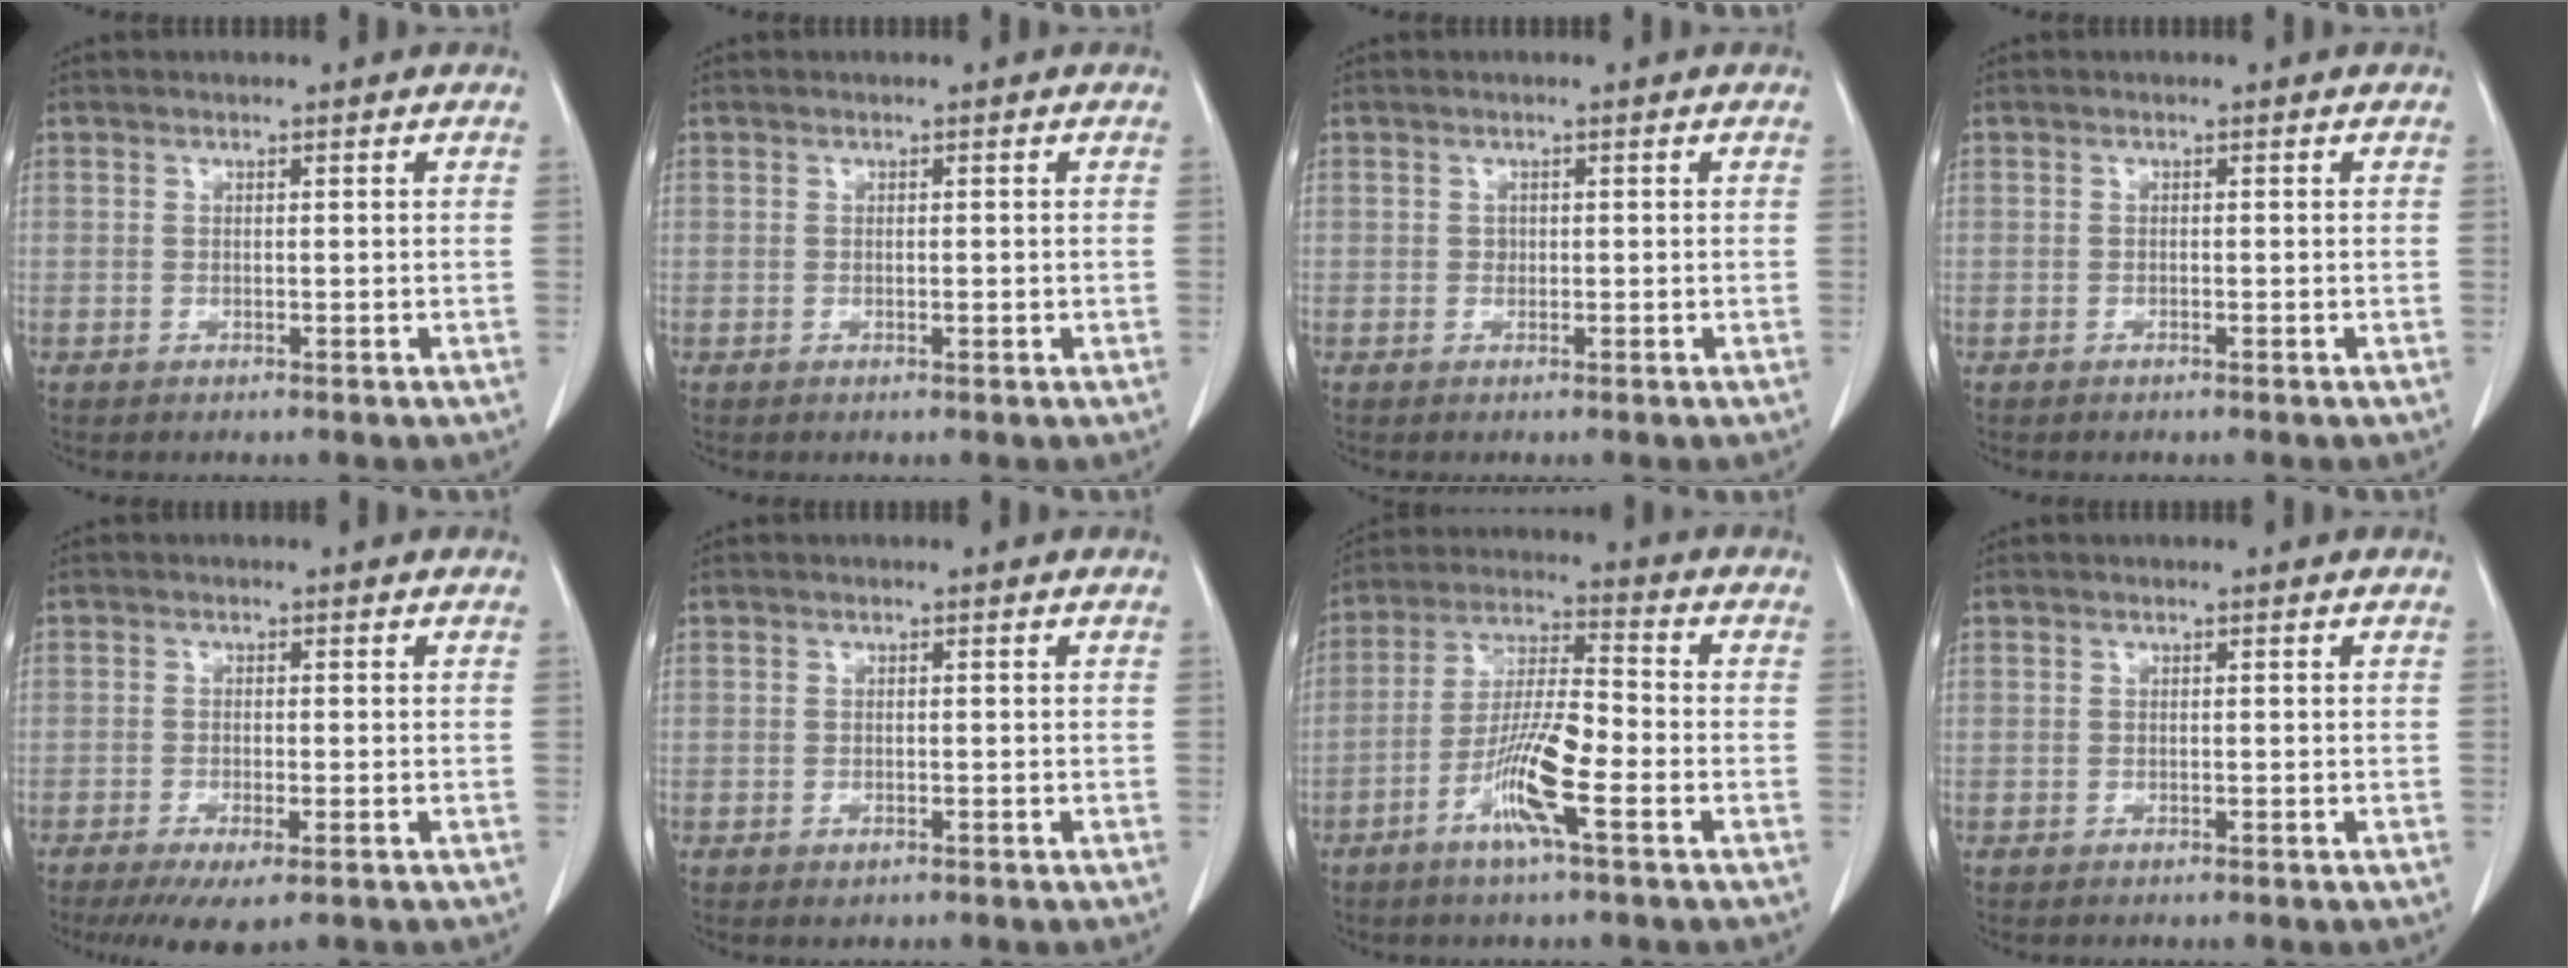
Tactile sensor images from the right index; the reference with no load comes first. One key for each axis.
{"total": 0.5, "fx": -0.1, "fy": 0.2, "fz": 0.5, "tx": -0.008, "ty": 0.000, "tz": 0.000}
{"total": 0.5, "fx": 0.0, "fy": 0.5, "fz": 0.2, "tx": 0.002, "ty": 0.002, "tz": 0.000}
{"total": 0.0}
{"total": 5.5, "fx": -3.5, "fy": 1.1, "fz": 4.1, "tx": -0.065, "ty": -0.016, "tz": -0.052}
{"total": 0.8, "fx": -0.5, "fy": 0.4, "fz": 0.4, "tx": -0.009, "ty": -0.001, "tz": -0.002}
{"total": 10.1, "fx": -4.4, "fy": 0.8, "fz": 9.1, "tx": -0.178, "ty": -0.002, "tz": -0.087}
{"total": 0.0}